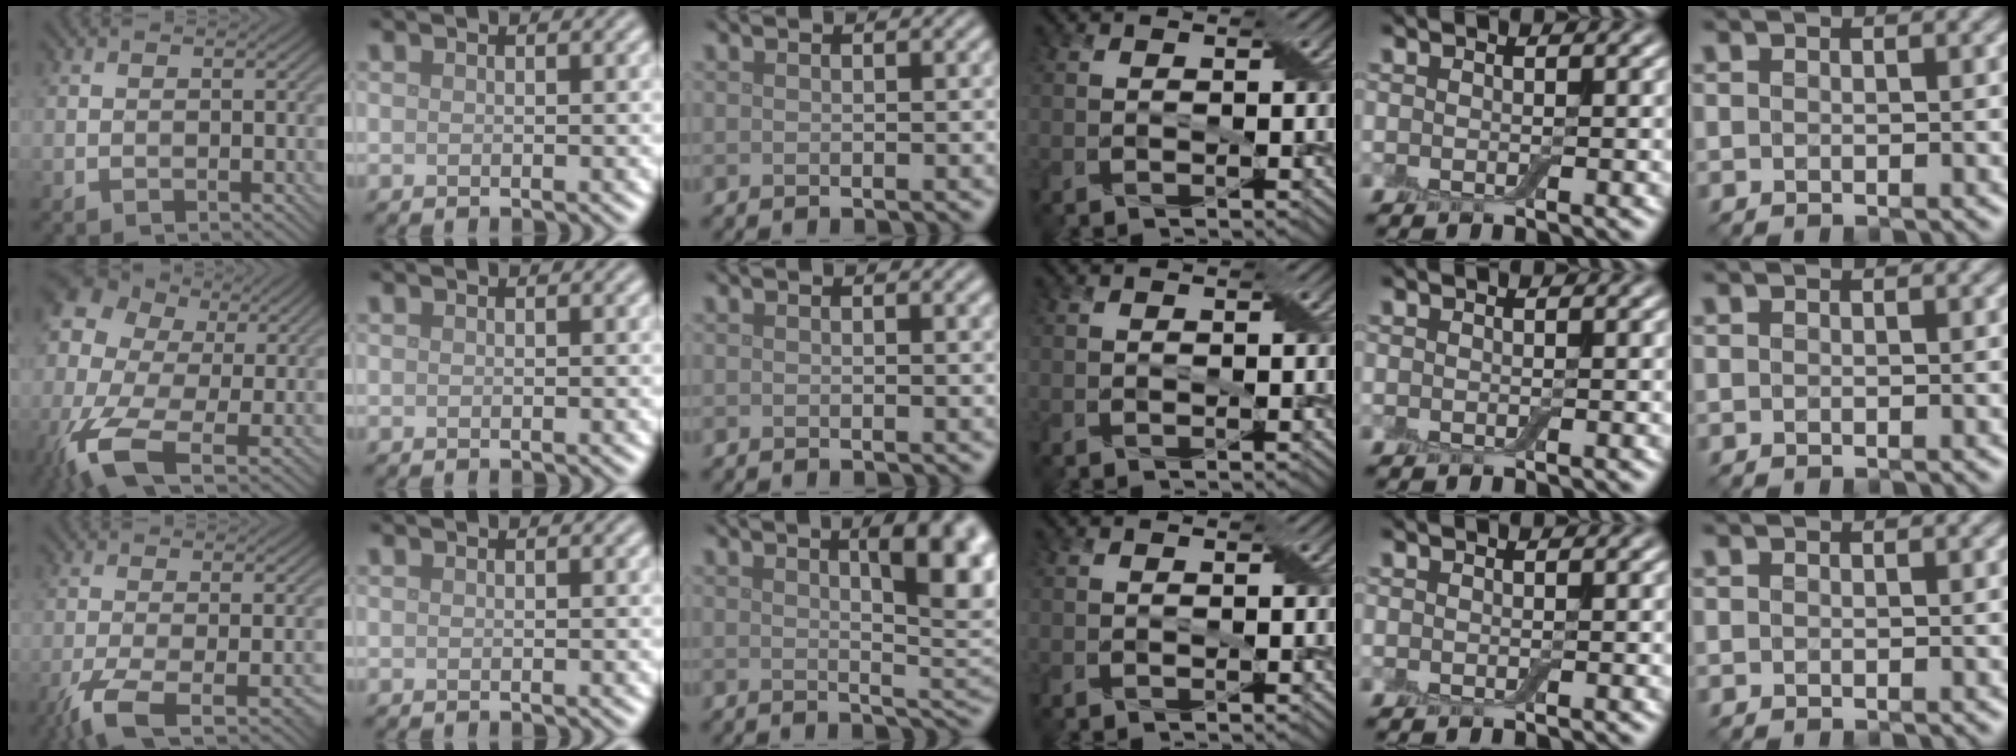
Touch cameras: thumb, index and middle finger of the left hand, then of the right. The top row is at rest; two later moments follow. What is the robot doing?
{"motion": "close", "object": "airpods case & airpods"}